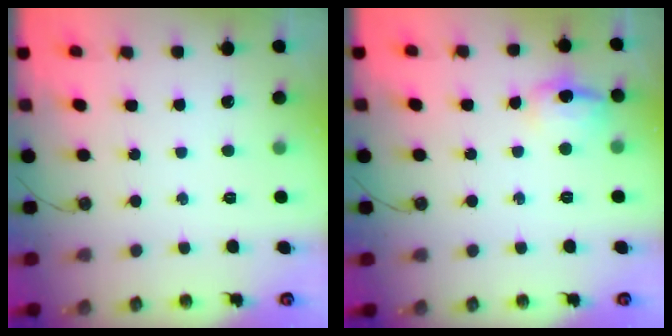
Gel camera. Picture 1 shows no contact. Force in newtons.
{"total": 10.7, "press": 10.7, "slide": 0.8}